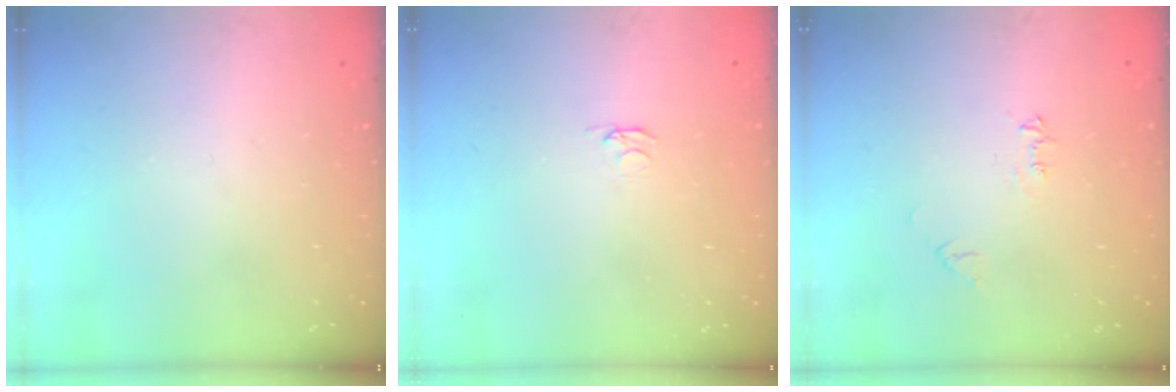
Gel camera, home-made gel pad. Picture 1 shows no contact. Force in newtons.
{"total": 2.1, "press": 2.0, "slide": 0.3}
{"total": 5.3, "press": 5.3, "slide": 0.6}